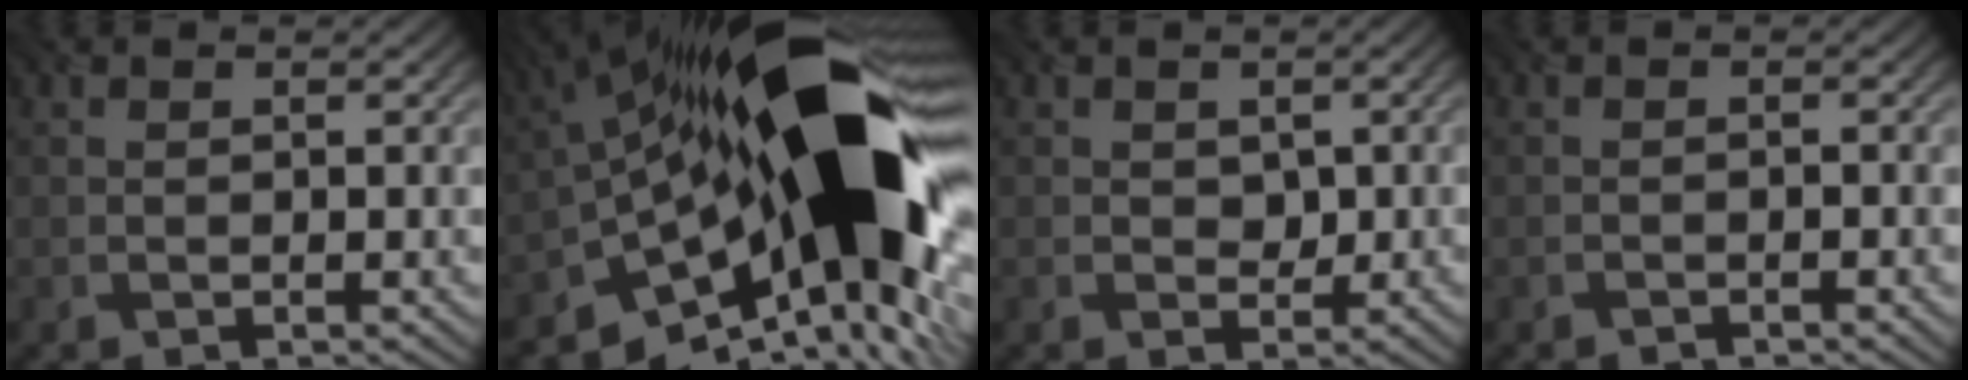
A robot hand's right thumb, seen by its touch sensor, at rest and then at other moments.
{"total": 19.5, "force": [-3.4, 8.8, 17.1], "torque": [-0.258, 0.003, -0.079]}
{"total": 1.8, "force": [0.1, 1.5, 1.0], "torque": [-0.020, -0.005, -0.002]}
{"total": 0.9, "force": [-0.8, 0.1, 0.4], "torque": [-0.006, 0.001, -0.017]}